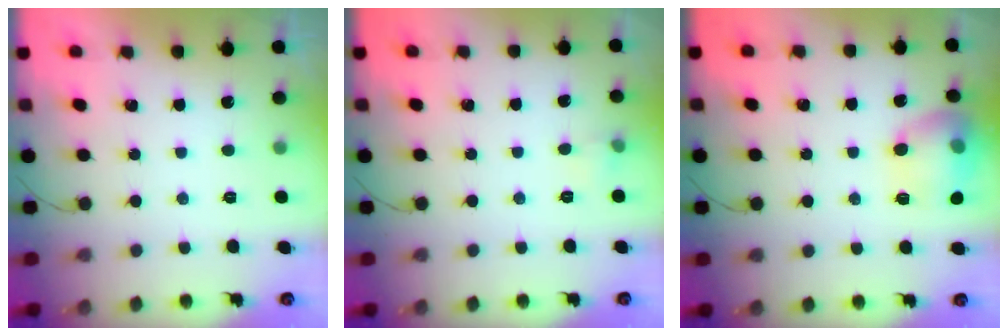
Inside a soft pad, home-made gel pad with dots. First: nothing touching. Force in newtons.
{"total": 3.6, "press": 3.5, "slide": 1.1}
{"total": 14.9, "press": 14.8, "slide": 1.4}